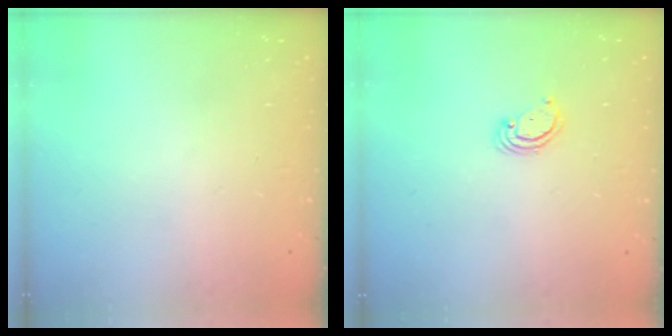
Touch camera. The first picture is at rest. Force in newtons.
{"total": 2.6, "press": 2.6, "slide": 0.2}